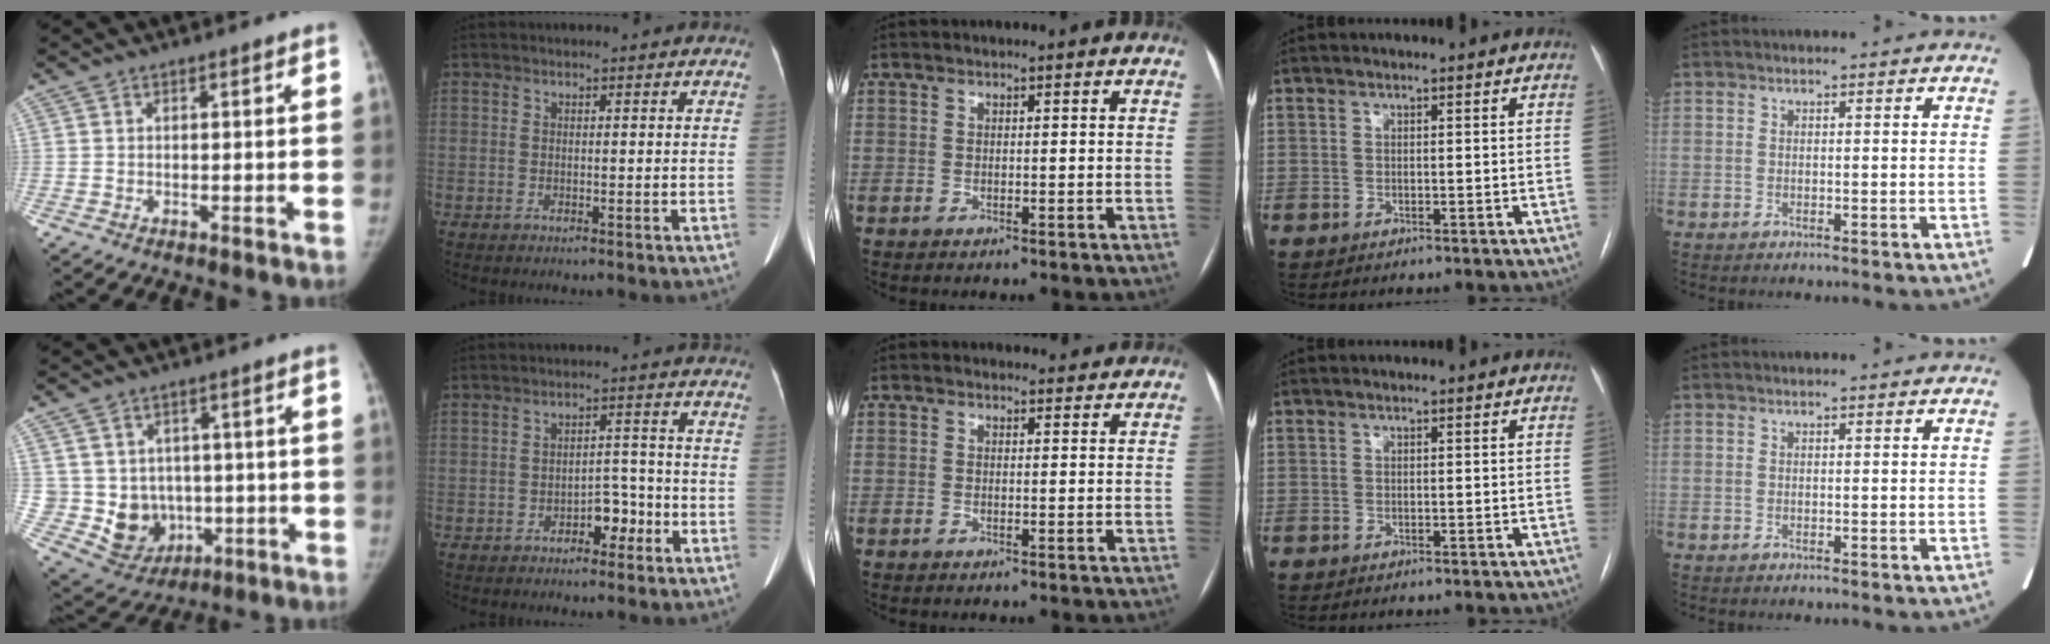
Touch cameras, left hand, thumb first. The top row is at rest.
{"thumb": {"total": 10.7, "force": [-0.5, 9.5, 4.9], "torque": [-0.046, 0.001, 0.021]}, "index": {"total": 3.9, "force": [-2.3, 2.0, 2.4], "torque": [-0.028, 0.015, -0.037]}, "middle": {"total": 2.7, "force": [2.5, 0.9, 0.0], "torque": [-0.002, 0.006, 0.024]}}